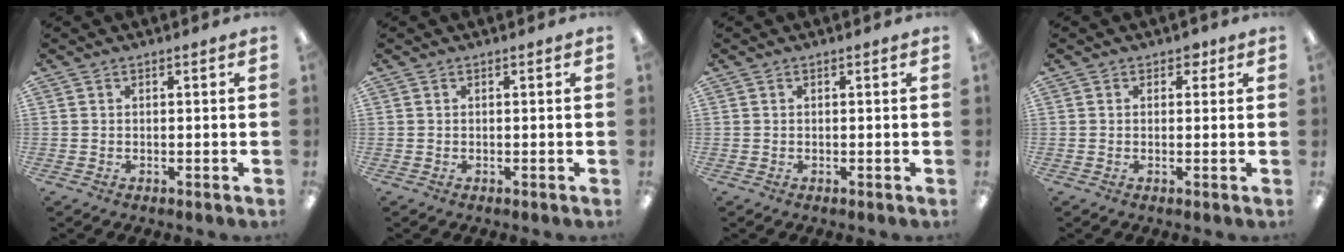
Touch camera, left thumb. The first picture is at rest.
{"total": 0.0}
{"total": 0.0}
{"total": 2.0, "force": [0.8, 1.4, 1.2], "torque": [-0.006, -0.001, 0.011]}